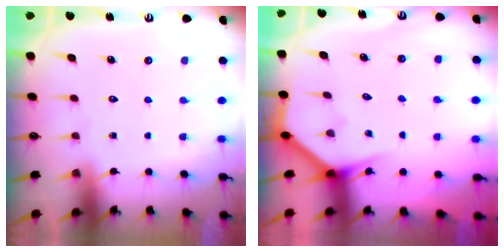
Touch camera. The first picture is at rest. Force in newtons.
{"total": 3.7, "press": 3.7, "slide": 0.3}